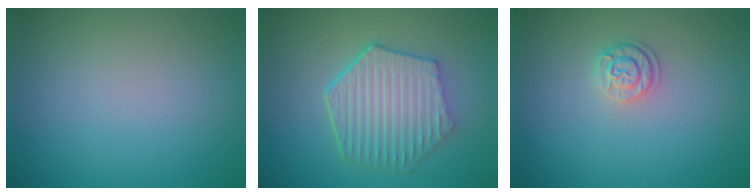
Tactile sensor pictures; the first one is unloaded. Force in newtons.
{"total": 6.5, "press": 4.9, "slide": 4.3}
{"total": 1.9, "press": 1.7, "slide": 0.9}